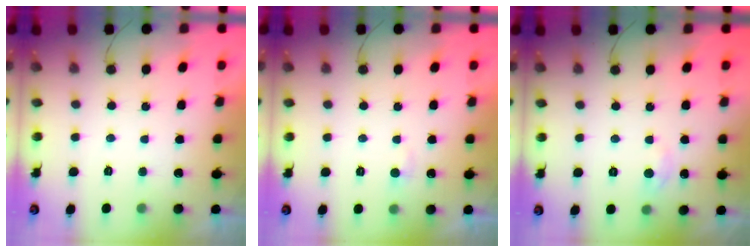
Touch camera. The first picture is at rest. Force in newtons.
{"total": 3.5, "press": 3.5, "slide": 0.4}
{"total": 2.3, "press": 2.3, "slide": 0.3}